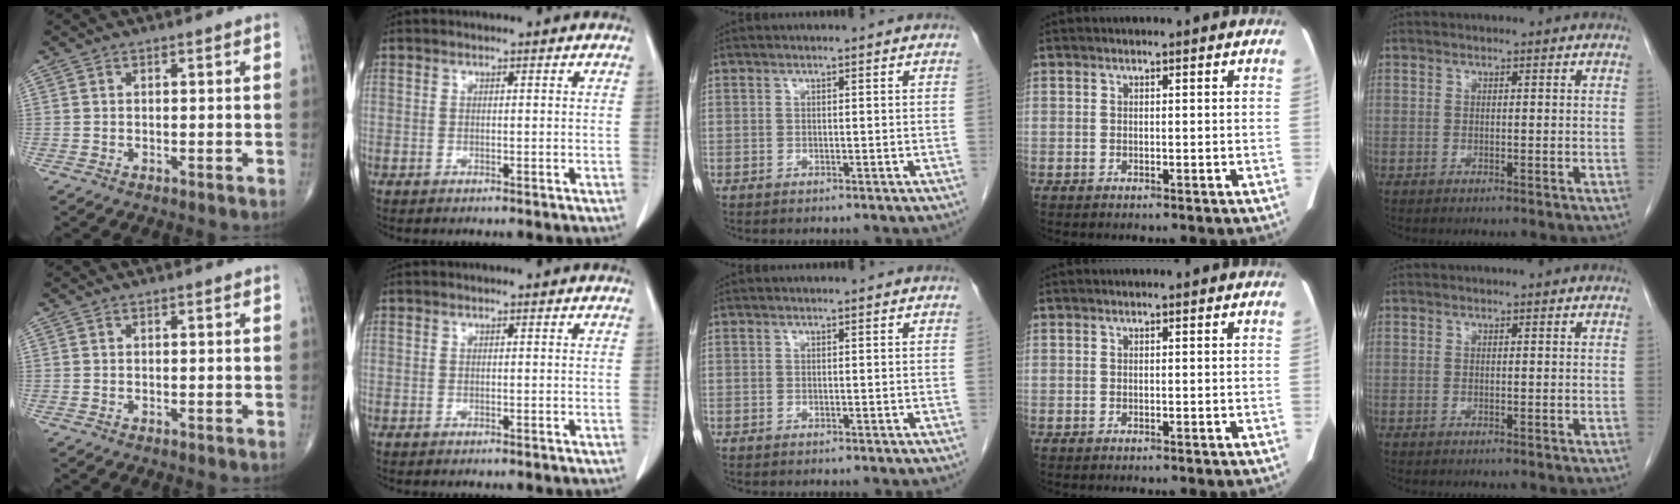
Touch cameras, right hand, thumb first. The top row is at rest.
{}